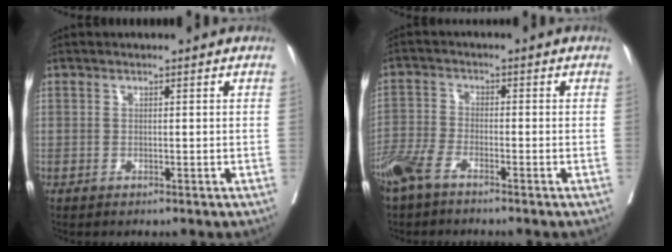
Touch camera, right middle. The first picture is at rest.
{"total": 5.5, "force": [-4.2, 1.4, 3.2], "torque": [-0.078, -0.009, -0.090]}